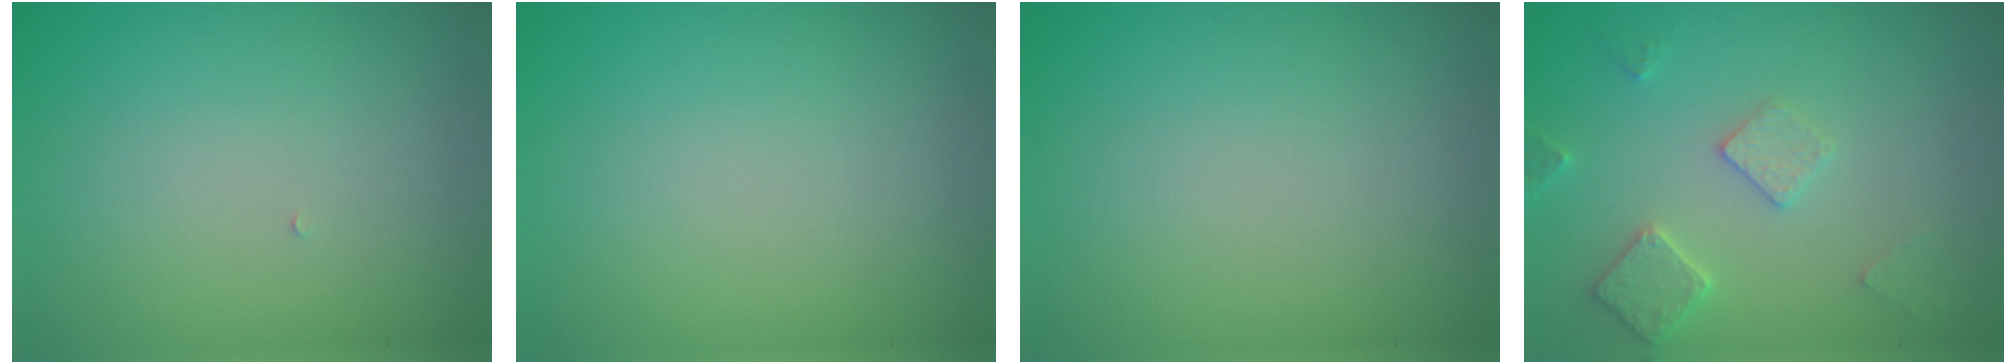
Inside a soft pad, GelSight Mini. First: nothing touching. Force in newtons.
{"total": 0.0}
{"total": 0.0}
{"total": 2.9, "press": 2.9, "slide": 0.4}